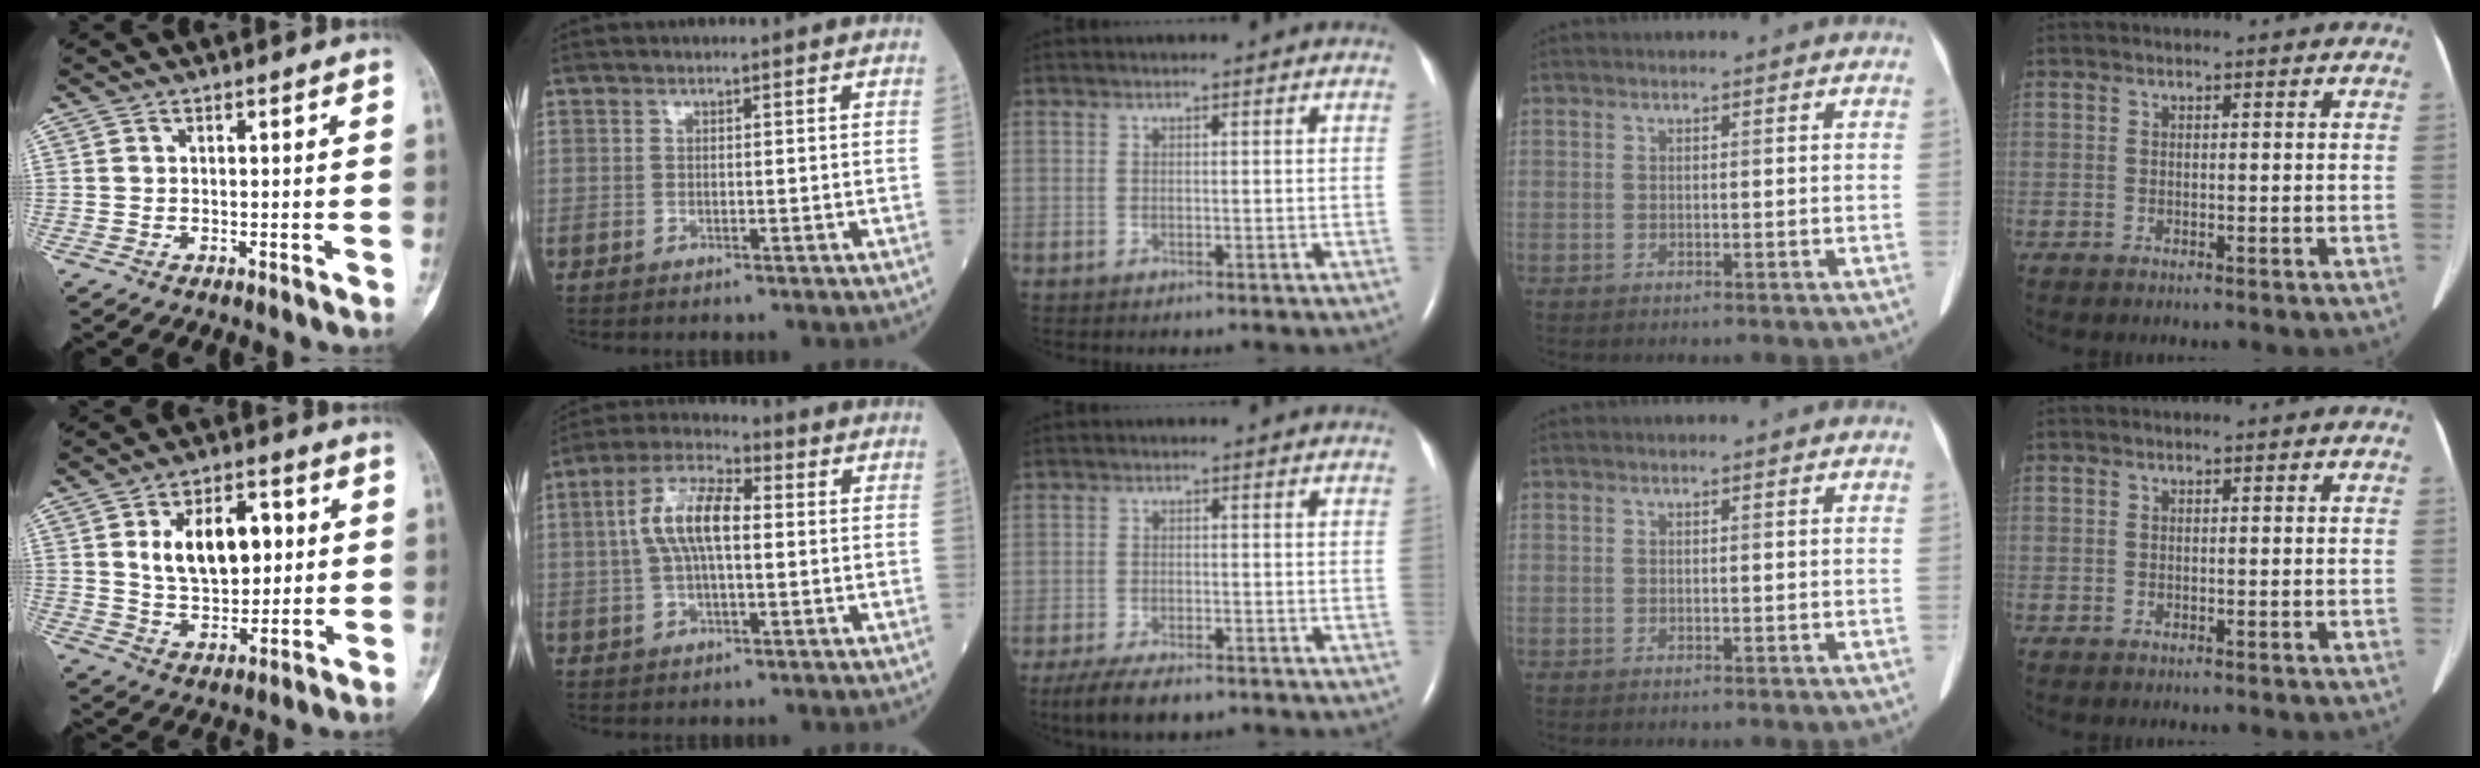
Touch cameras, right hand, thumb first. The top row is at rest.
{"thumb": {"total": 13.2, "force": [2.8, 7.8, 10.2], "torque": [-0.132, -0.005, 0.051]}, "index": {"total": 8.8, "force": [0.8, 3.1, 8.2], "torque": [-0.170, 0.021, 0.009]}, "middle": {"total": 6.5, "force": [-4.9, 2.0, 3.8], "torque": [-0.068, -0.012, -0.077]}}